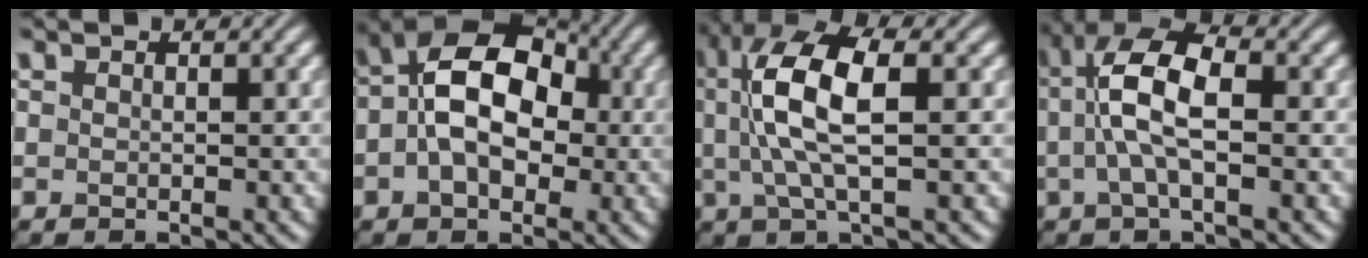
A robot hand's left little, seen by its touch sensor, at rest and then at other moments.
{"total": 9.3, "force": [0.1, 6.0, 7.1], "torque": [-0.105, 0.020, -0.019]}
{"total": 7.8, "force": [1.1, 2.7, 7.2], "torque": [-0.153, 0.009, 0.017]}
{"total": 6.7, "force": [0.3, 2.9, 6.0], "torque": [-0.130, 0.013, -0.003]}